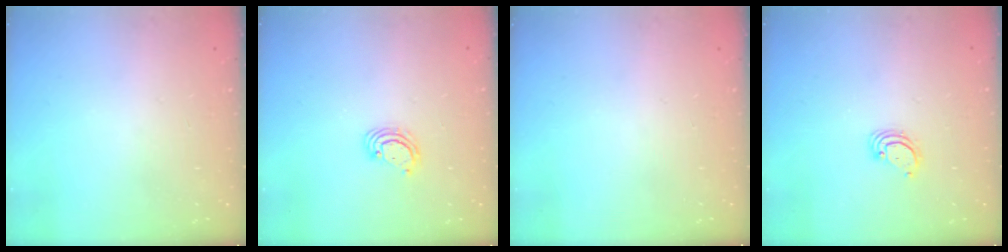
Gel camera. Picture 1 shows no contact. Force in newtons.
{"total": 2.9, "press": 2.9, "slide": 0.3}
{"total": 0.0}
{"total": 3.4, "press": 3.4, "slide": 0.1}